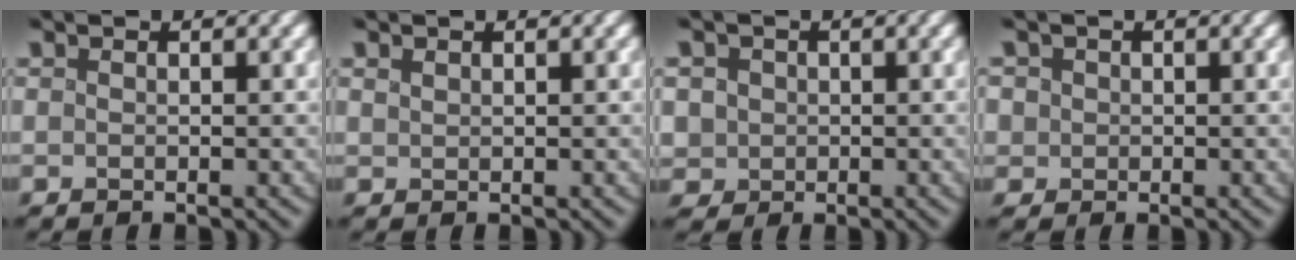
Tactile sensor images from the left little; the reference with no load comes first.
{"total": 0.5, "force": [0.4, 0.2, 0.2], "torque": [-0.007, 0.000, 0.012]}
{"total": 3.3, "force": [0.7, 3.0, 1.3], "torque": [-0.032, 0.017, 0.004]}
{"total": 3.6, "force": [1.3, 3.0, 1.5], "torque": [-0.044, 0.017, 0.009]}